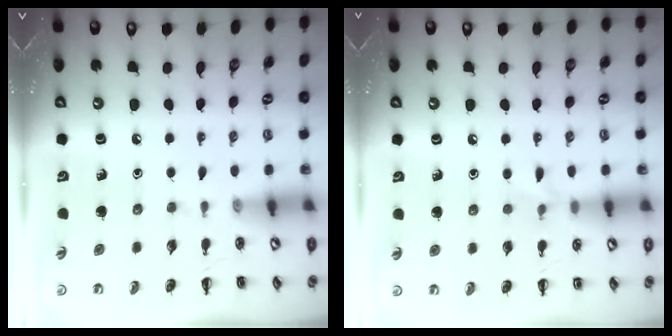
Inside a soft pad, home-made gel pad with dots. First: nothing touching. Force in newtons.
{"total": 5.8, "press": 5.5, "slide": 1.9}